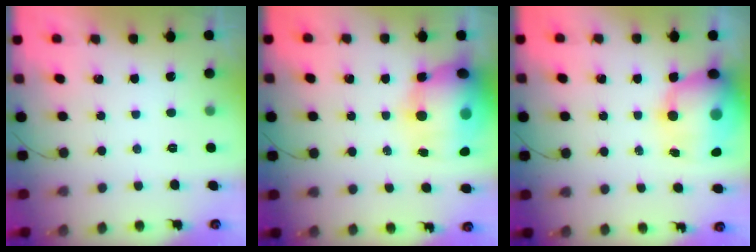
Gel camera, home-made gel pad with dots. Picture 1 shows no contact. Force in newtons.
{"total": 21.3, "press": 19.3, "slide": 8.9}
{"total": 14.6, "press": 14.2, "slide": 3.6}